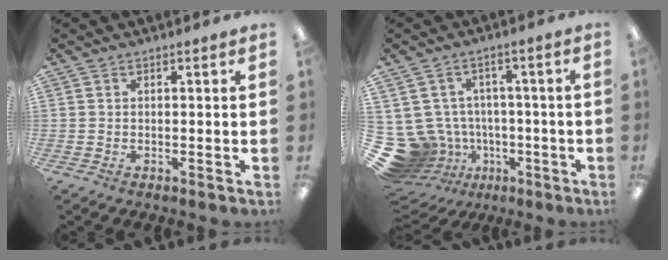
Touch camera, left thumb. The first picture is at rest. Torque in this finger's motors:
{"motor_torque": [-0.38, 0.54, -0.01, -0.08, 0.03]}